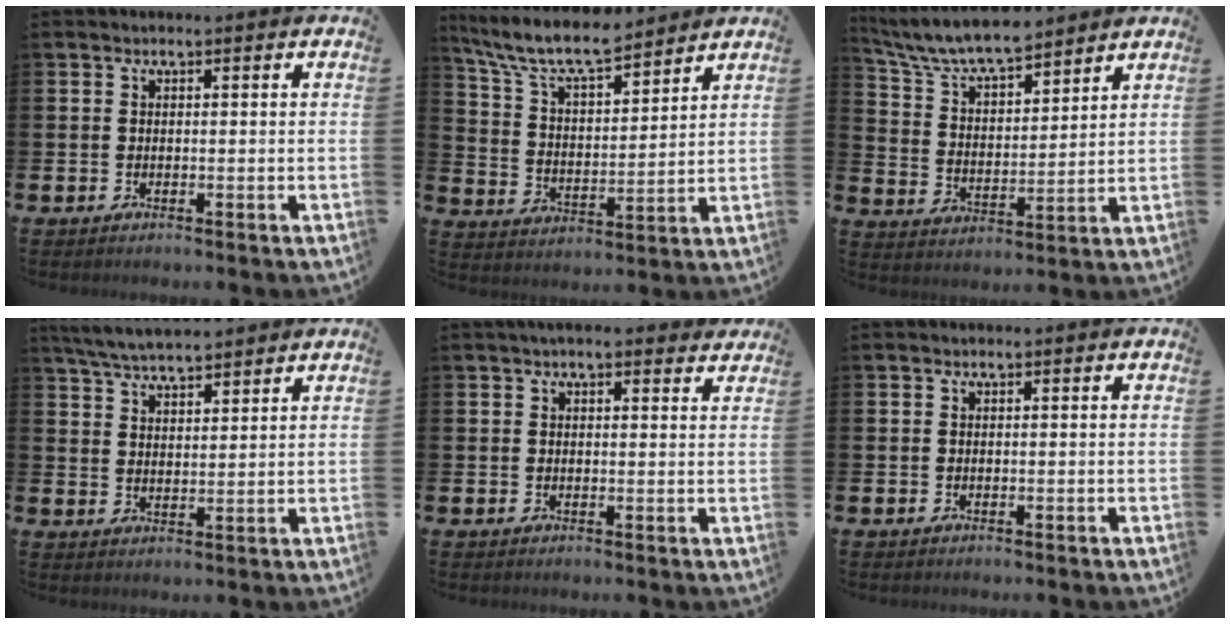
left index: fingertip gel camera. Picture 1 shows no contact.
{"total": 8.5, "force": [7.7, 1.6, 3.3], "torque": [-0.100, -0.043, 0.137]}
{"total": 7.3, "force": [6.9, 1.1, 2.1], "torque": [-0.076, -0.042, 0.122]}
{"total": 5.3, "force": [5.2, 0.5, 1.0], "torque": [-0.042, -0.020, 0.096]}
{"total": 2.7, "force": [2.5, 0.6, 0.8], "torque": [-0.011, -0.006, 0.044]}
{"total": 0.0}